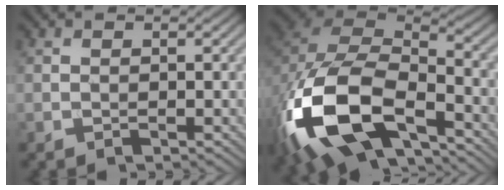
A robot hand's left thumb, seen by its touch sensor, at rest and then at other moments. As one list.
[{"total": 18.3, "force": [-7.7, 10.3, 13.0], "torque": [-0.311, -0.052, -0.134]}]